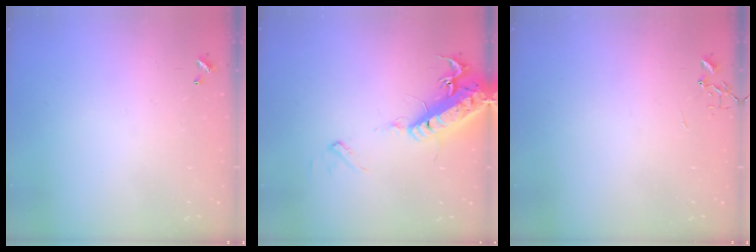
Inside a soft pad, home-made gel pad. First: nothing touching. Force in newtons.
{"total": 18.9, "press": 18.5, "slide": 3.9}
{"total": 0.0}